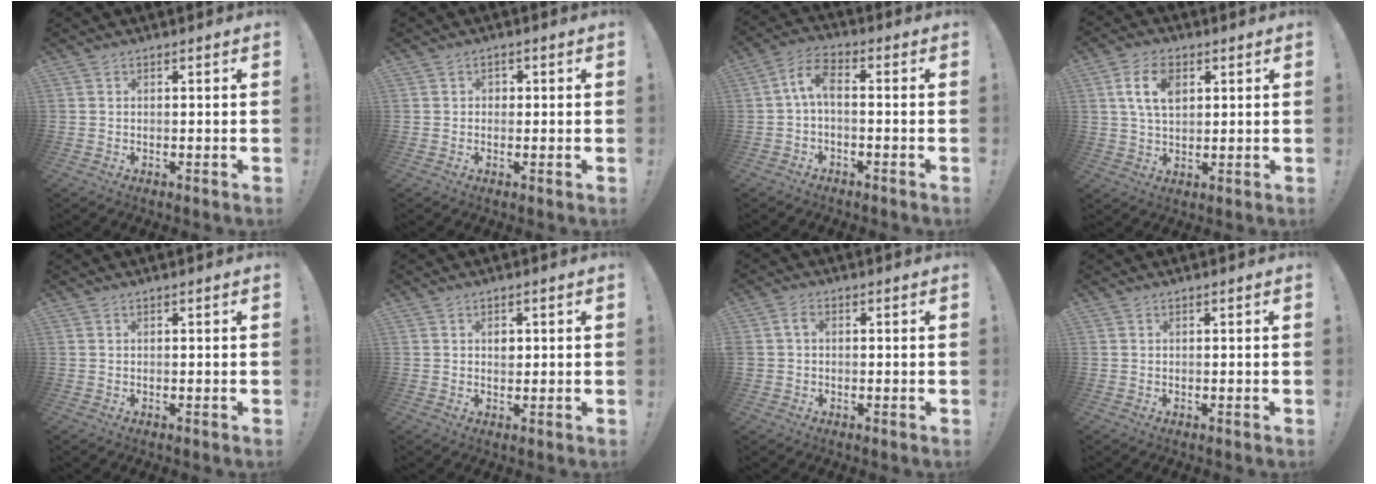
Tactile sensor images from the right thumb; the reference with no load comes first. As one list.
[{"total": 1.5, "force": [-0.4, 1.3, 0.6], "torque": [-0.018, 0.007, -0.007]}, {"total": 6.9, "force": [-0.4, 2.8, 6.3], "torque": [-0.127, 0.006, -0.007]}, {"total": 10.2, "force": [3.3, 6.5, 7.1], "torque": [-0.126, 0.006, 0.062]}, {"total": 0.0}, {"total": 2.3, "force": [0.4, 1.9, 1.2], "torque": [-0.012, 0.000, 0.003]}, {"total": 2.7, "force": [0.1, 2.1, 1.8], "torque": [-0.041, 0.013, 0.003]}, {"total": 0.0}]